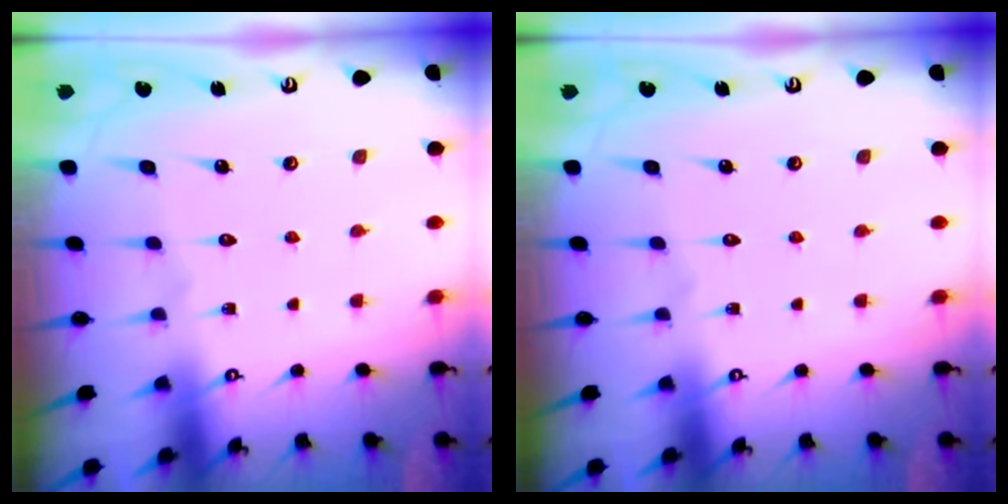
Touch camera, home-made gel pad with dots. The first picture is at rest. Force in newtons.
{"total": 0.0}